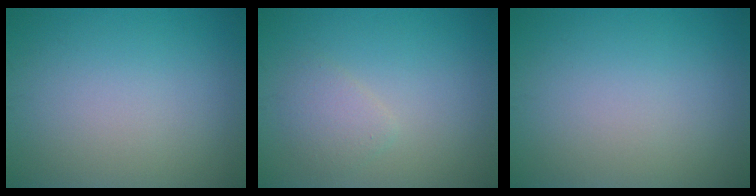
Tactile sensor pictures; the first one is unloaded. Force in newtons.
{"total": 1.8, "press": 1.8, "slide": 0.2}
{"total": 0.0}